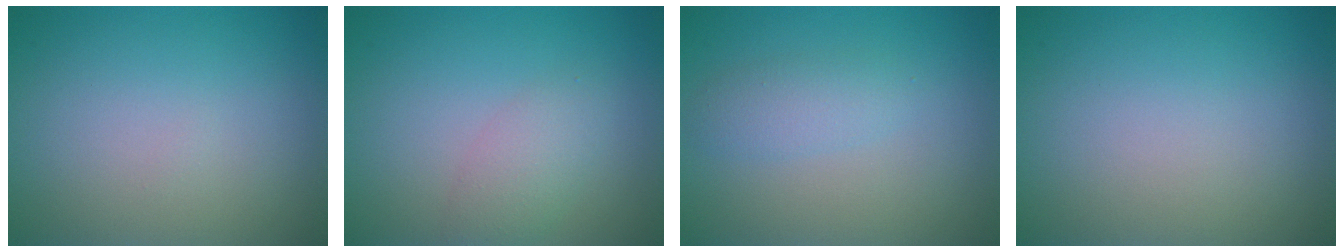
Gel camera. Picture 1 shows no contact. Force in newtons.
{"total": 2.2, "press": 2.2, "slide": 0.1}
{"total": 2.0, "press": 2.0, "slide": 0.1}
{"total": 0.0}